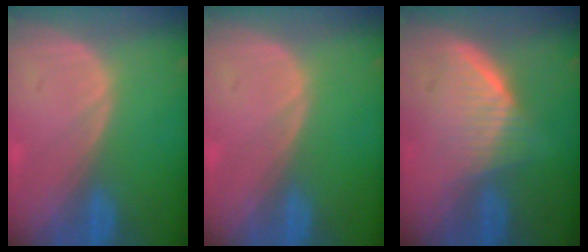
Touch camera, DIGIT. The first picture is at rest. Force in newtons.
{"total": 0.0}
{"total": 5.8, "press": 5.6, "slide": 1.8}